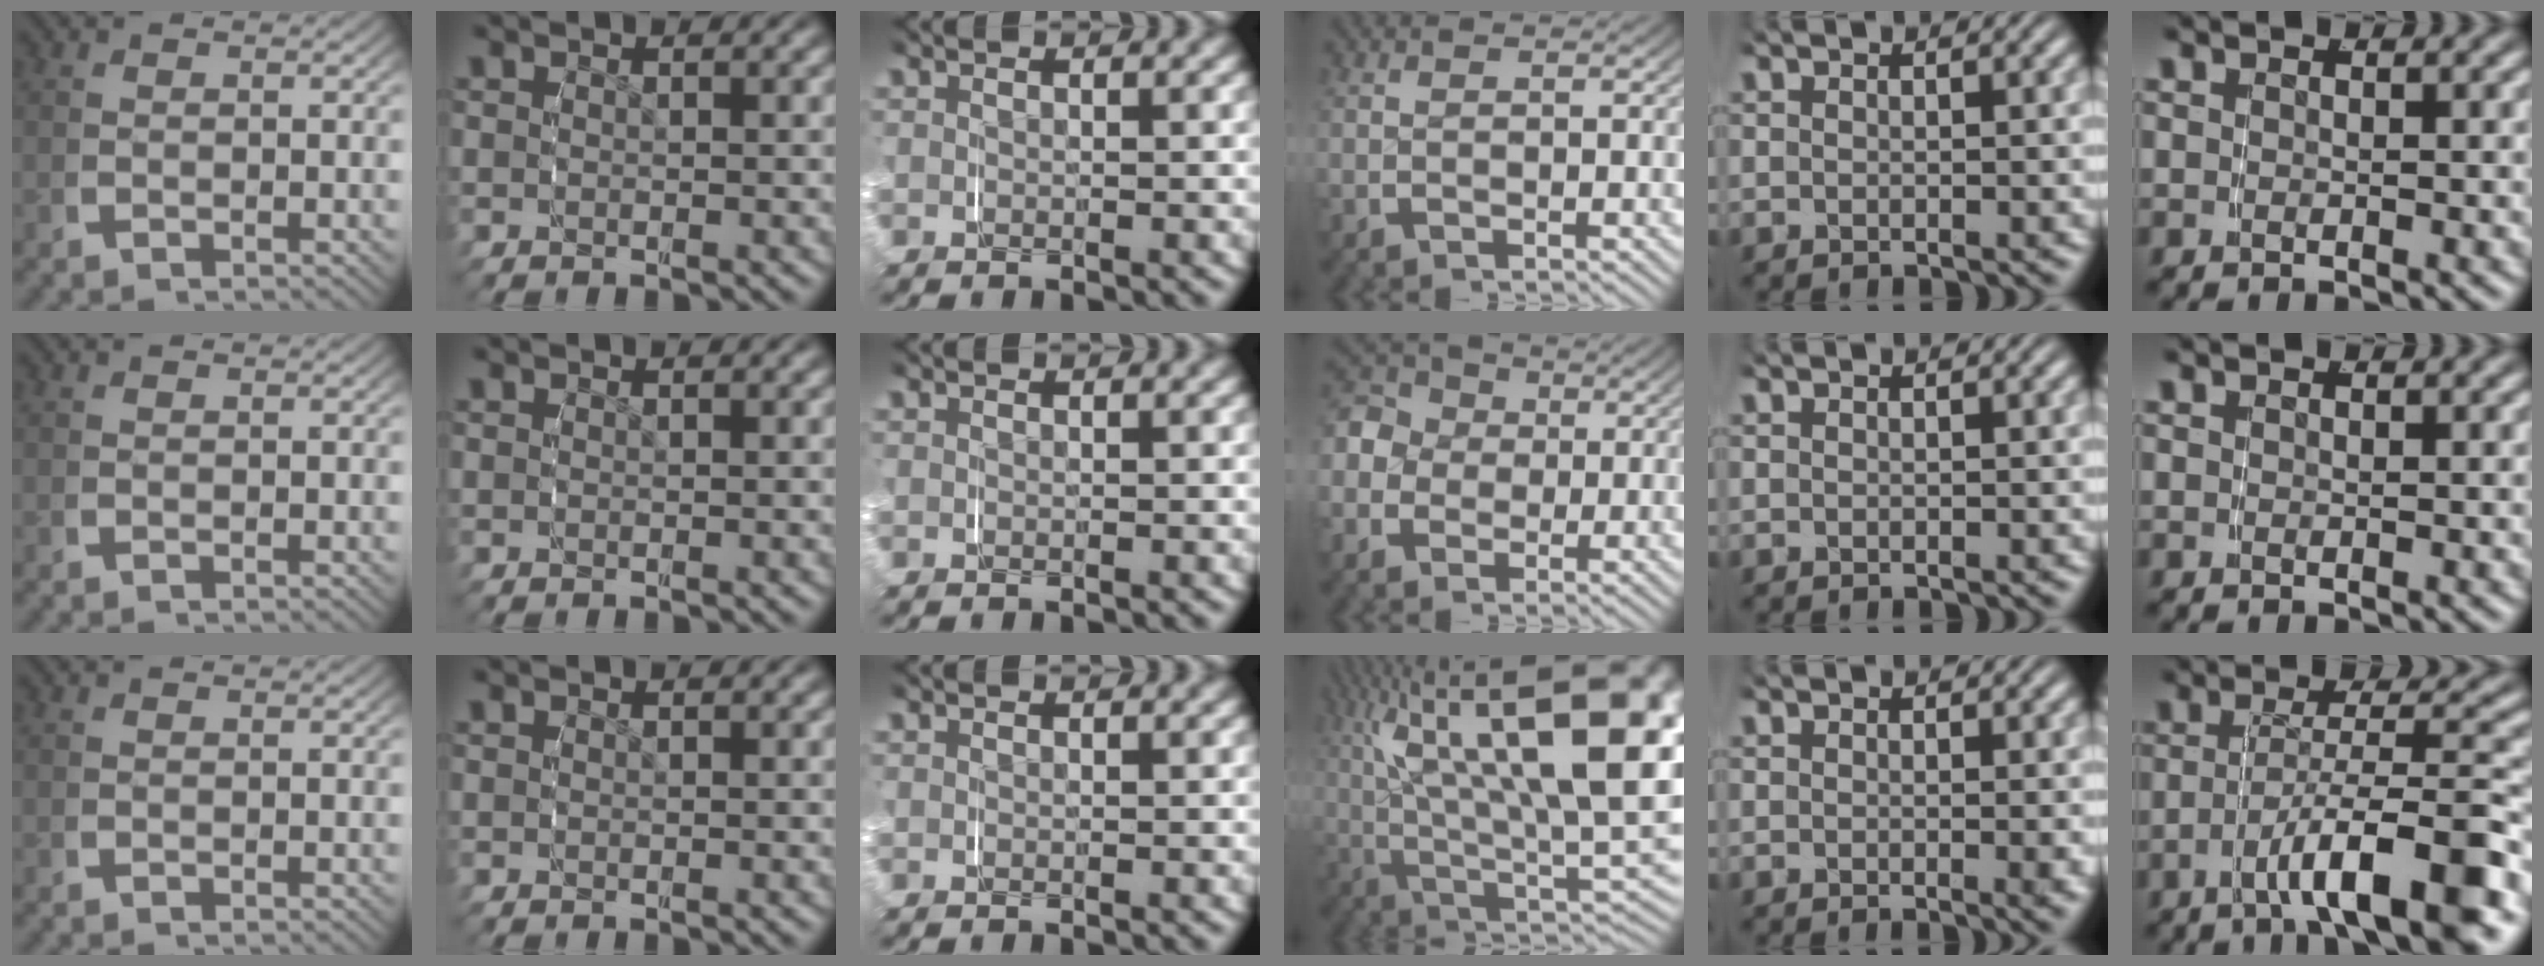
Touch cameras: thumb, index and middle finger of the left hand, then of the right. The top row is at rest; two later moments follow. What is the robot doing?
{"motion": "grasp_and_lifting", "object": "glasses case"}